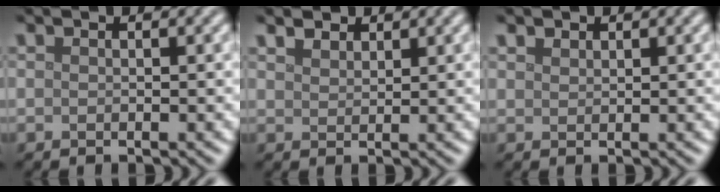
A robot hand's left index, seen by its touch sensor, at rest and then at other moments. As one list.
[{"total": 1.9, "force": [1.6, 0.8, 0.5], "torque": [-0.012, -0.004, 0.034]}, {"total": 1.0, "force": [0.8, 0.5, 0.1], "torque": [-0.004, 0.001, 0.018]}]